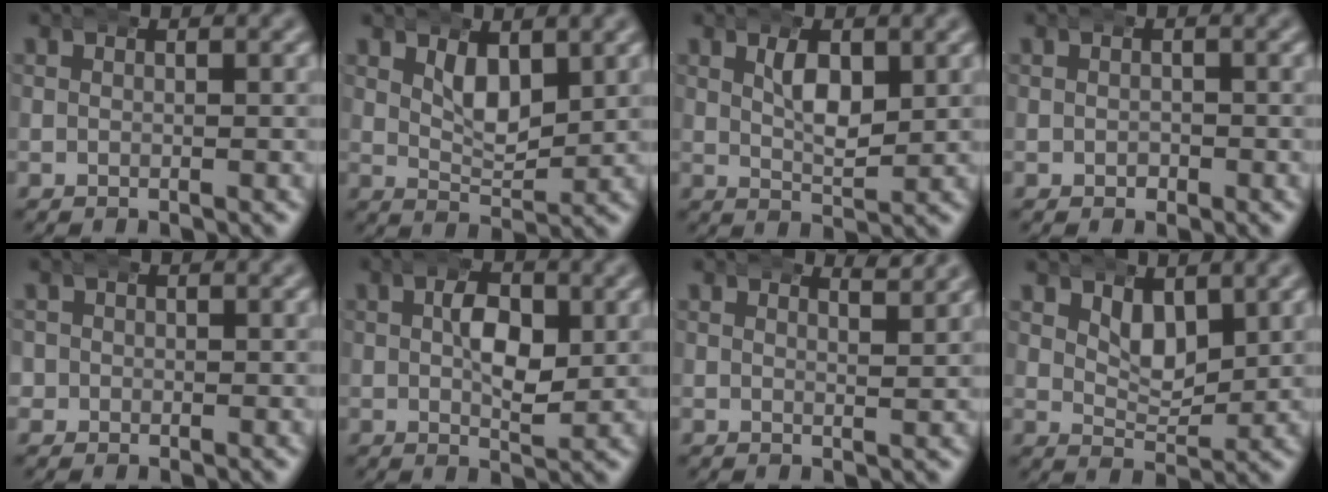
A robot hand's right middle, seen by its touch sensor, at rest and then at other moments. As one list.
[{"total": 3.0, "force": [1.7, 1.3, 2.2], "torque": [-0.033, -0.016, 0.030]}, {"total": 2.7, "force": [1.1, 1.0, 2.2], "torque": [-0.036, -0.013, 0.021]}, {"total": 0.7, "force": [-0.3, 0.6, 0.0], "torque": [0.003, -0.001, -0.007]}, {"total": 2.1, "force": [0.0, 2.1, 0.1], "torque": [-0.011, -0.001, -0.008]}, {"total": 3.8, "force": [0.8, 1.9, 3.2], "torque": [-0.050, -0.013, 0.014]}, {"total": 1.9, "force": [1.8, 0.0, 0.6], "torque": [-0.007, -0.009, 0.029]}, {"total": 3.1, "force": [2.0, 1.5, 1.9], "torque": [-0.029, -0.015, 0.035]}]